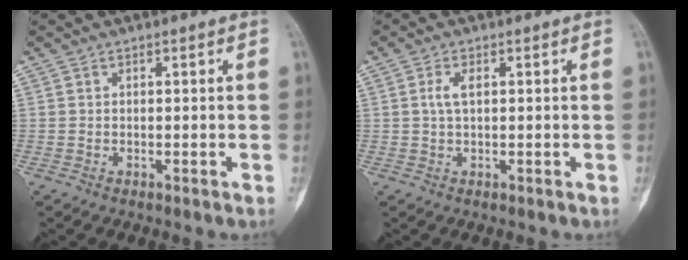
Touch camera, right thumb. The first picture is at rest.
{"total": 2.4, "force": [0.5, 1.0, 2.1], "torque": [-0.049, 0.006, 0.010]}